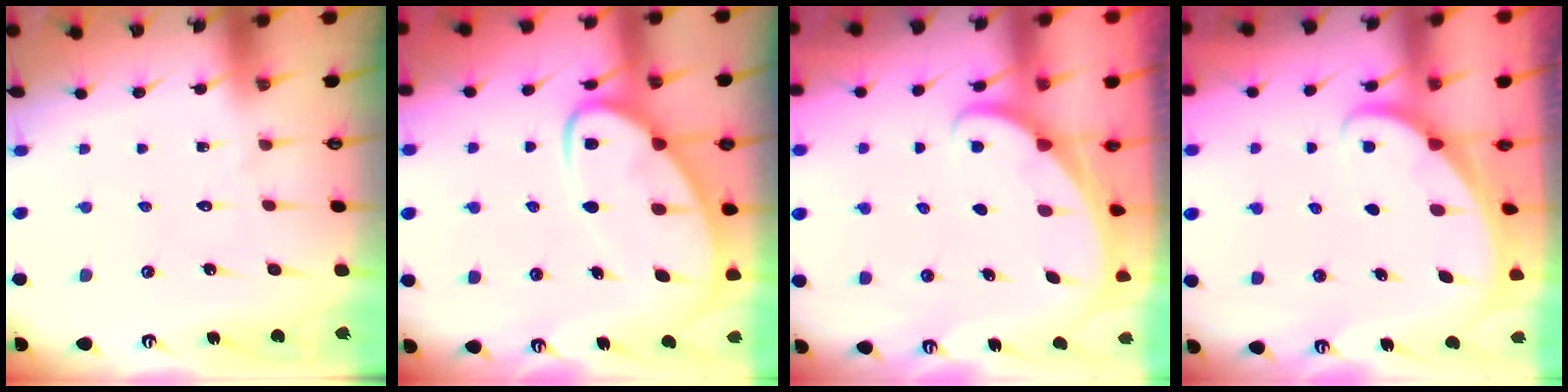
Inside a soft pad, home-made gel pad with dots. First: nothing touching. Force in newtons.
{"total": 12.0, "press": 11.9, "slide": 1.1}
{"total": 1.6, "press": 1.6, "slide": 0.0}
{"total": 1.8, "press": 1.8, "slide": 0.0}